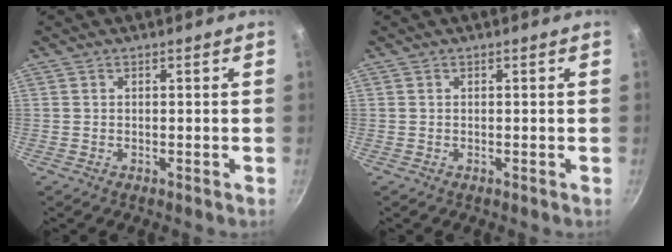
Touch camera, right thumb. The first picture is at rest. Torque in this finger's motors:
{"motor_torque": [-0.32, 0.32, -0.22, 0.21, 0.00]}